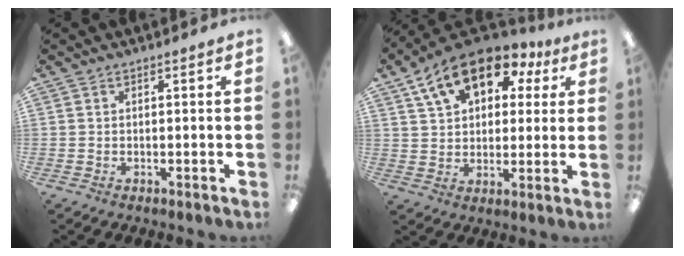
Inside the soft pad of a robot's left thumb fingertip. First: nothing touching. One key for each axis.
{"total": 14.7, "fx": 8.5, "fy": 8.9, "fz": 8.0, "tx": -0.139, "ty": -0.029, "tz": 0.155}